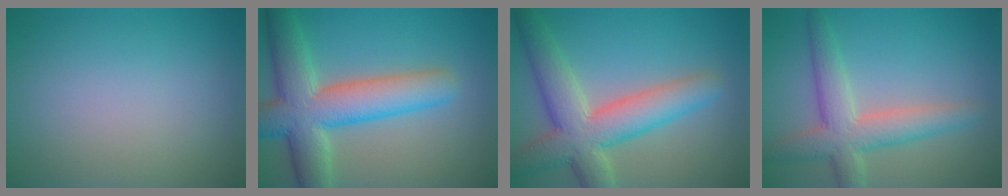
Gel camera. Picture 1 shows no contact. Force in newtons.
{"total": 9.1, "press": 9.1, "slide": 0.3}
{"total": 7.9, "press": 7.8, "slide": 0.7}
{"total": 5.2, "press": 5.2, "slide": 0.3}